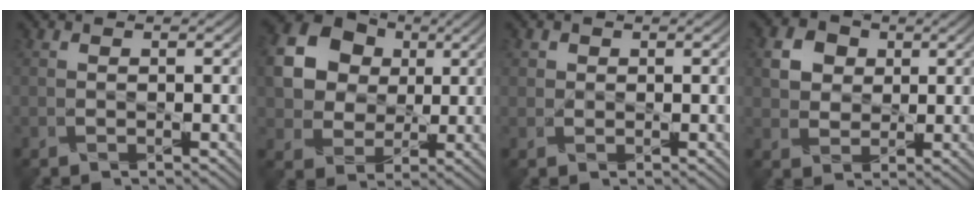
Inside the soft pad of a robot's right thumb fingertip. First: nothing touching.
{"total": 16.5, "force": [4.8, 13.8, 7.7], "torque": [-0.223, 0.030, 0.103]}
{"total": 1.4, "force": [0.6, 1.2, 0.2], "torque": [-0.005, -0.004, 0.009]}
{"total": 4.6, "force": [1.4, 3.9, 2.0], "torque": [-0.052, 0.003, 0.019]}